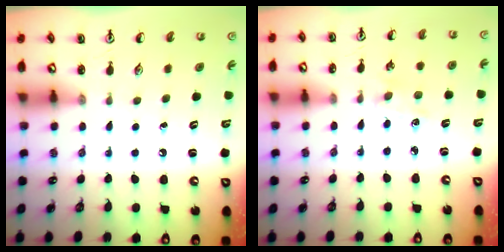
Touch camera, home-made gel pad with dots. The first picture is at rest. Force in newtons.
{"total": 2.6, "press": 2.5, "slide": 0.4}